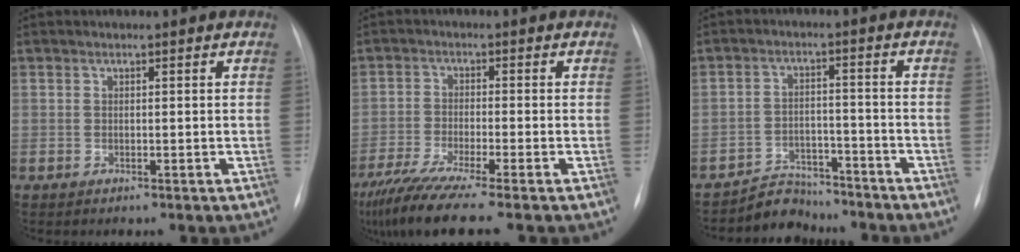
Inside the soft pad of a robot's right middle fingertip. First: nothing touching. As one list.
[{"total": 11.0, "force": [-8.7, -0.4, 6.8], "torque": [-0.119, -0.032, -0.147]}, {"total": 6.0, "force": [-5.6, 2.0, -0.6], "torque": [0.010, 0.016, -0.092]}]